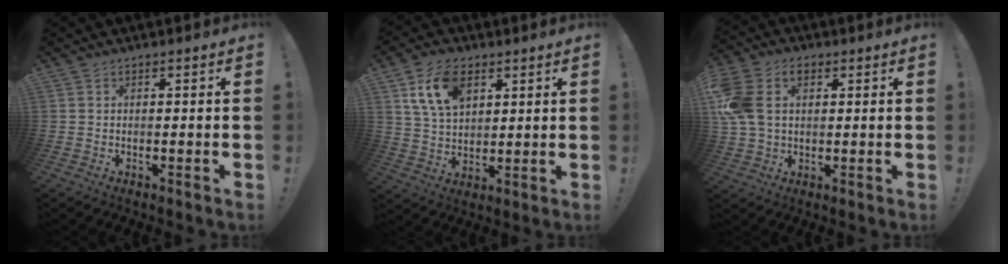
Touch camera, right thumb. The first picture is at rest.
{"total": 12.9, "force": [6.2, 7.8, 8.2], "torque": [-0.146, -0.007, 0.116]}
{"total": 12.0, "force": [3.4, 8.1, 8.2], "torque": [-0.171, -0.006, 0.065]}